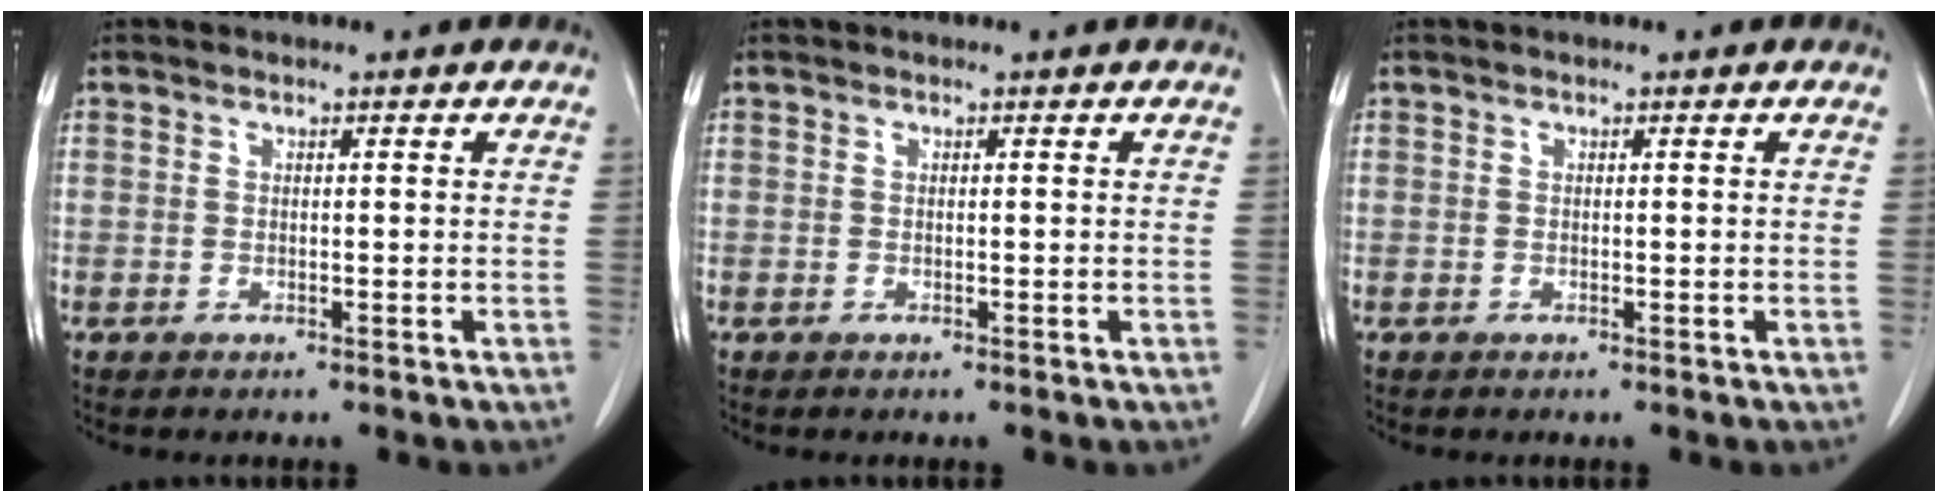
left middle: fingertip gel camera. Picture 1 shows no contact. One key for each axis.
{"total": 0.0}
{"total": 0.0}